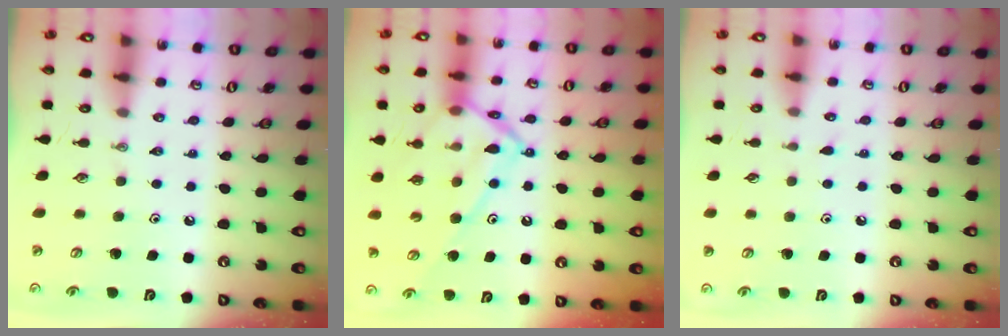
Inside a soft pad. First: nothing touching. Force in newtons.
{"total": 14.5, "press": 14.5, "slide": 0.8}
{"total": 4.7, "press": 4.6, "slide": 0.4}